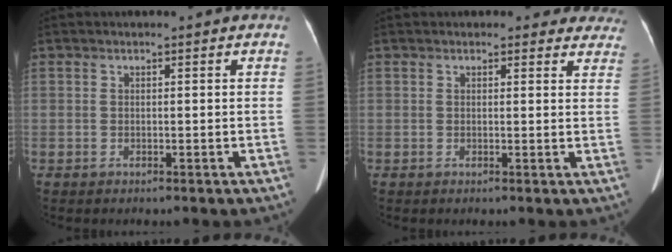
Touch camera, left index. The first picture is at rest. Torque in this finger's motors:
{"motor_torque": [0.30, -0.52, 0.03, 0.01]}